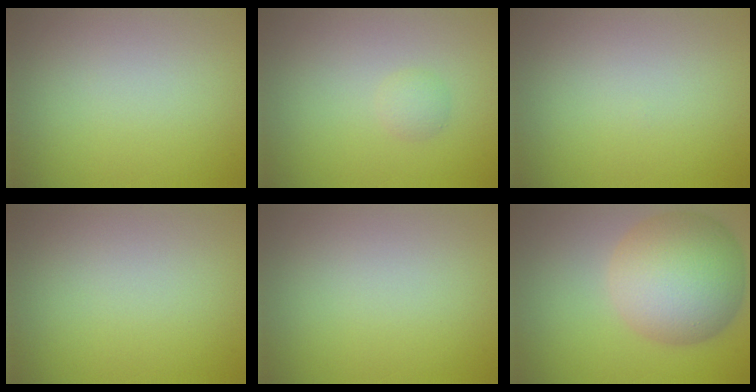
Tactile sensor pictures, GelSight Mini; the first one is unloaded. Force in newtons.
{"total": 1.1, "press": 1.1, "slide": 0.0}
{"total": 0.0}
{"total": 0.0}
{"total": 0.0}
{"total": 10.4, "press": 10.4, "slide": 0.5}